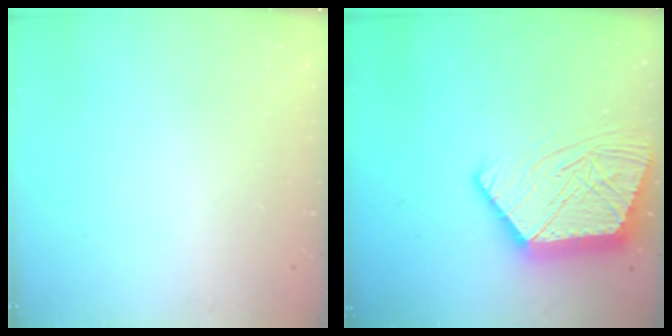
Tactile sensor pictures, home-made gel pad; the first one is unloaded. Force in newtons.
{"total": 18.2, "press": 18.1, "slide": 1.6}